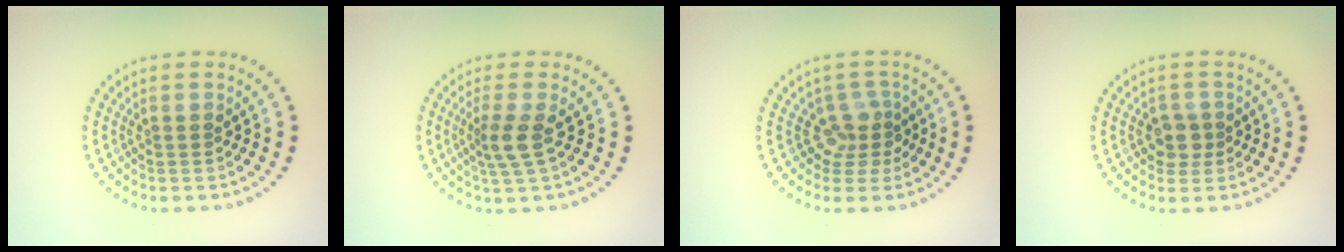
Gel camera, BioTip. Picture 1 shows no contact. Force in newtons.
{"total": 2.5, "press": 1.9, "slide": 1.5}
{"total": 2.6, "press": 1.9, "slide": 1.9}
{"total": 2.0, "press": 1.8, "slide": 0.9}